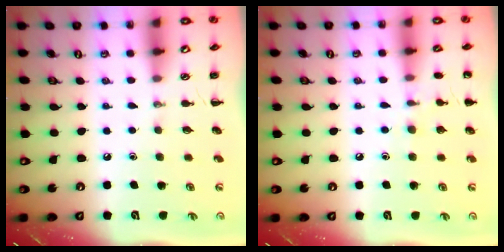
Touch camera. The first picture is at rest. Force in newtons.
{"total": 6.9, "press": 6.7, "slide": 1.9}